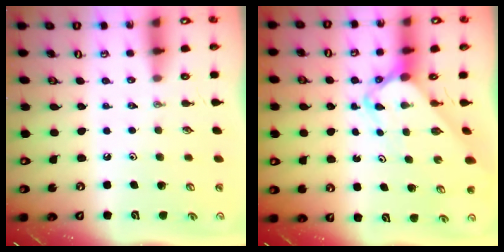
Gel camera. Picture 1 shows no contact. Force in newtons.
{"total": 4.2, "press": 4.2, "slide": 0.4}